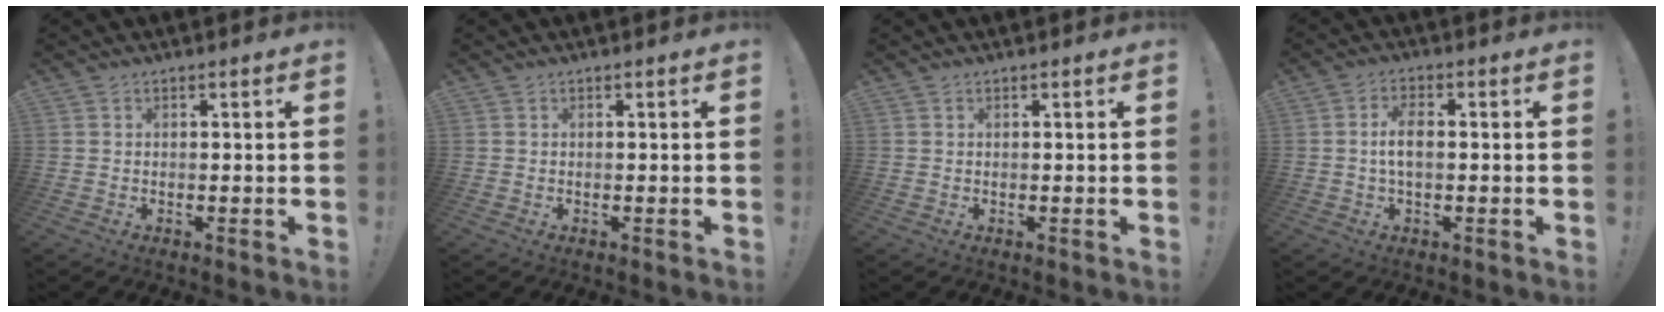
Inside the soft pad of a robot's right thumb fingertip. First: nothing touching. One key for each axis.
{"total": 0.0}
{"total": 0.0}
{"total": 5.6, "fx": 0.1, "fy": 2.5, "fz": 5.0, "tx": -0.088, "ty": 0.005, "tz": -0.001}